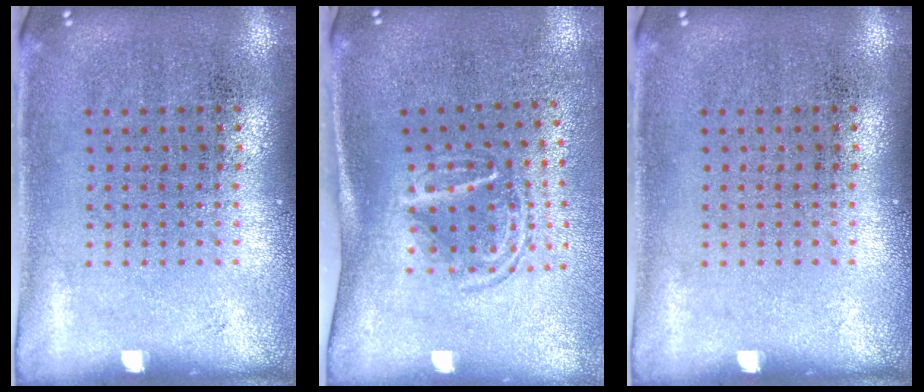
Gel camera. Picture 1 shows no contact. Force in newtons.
{"total": 1.7, "press": 1.1, "slide": 1.3}
{"total": 0.0}